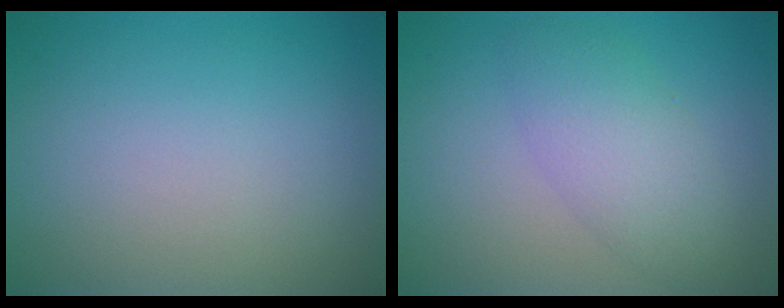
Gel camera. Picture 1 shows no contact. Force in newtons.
{"total": 3.0, "press": 3.0, "slide": 0.1}